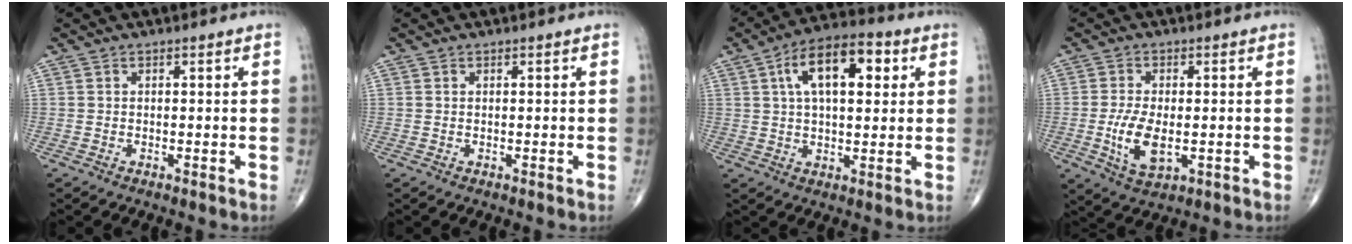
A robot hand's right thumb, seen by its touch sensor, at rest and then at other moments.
{"total": 0.0}
{"total": 13.8, "force": [4.2, 6.6, 11.3], "torque": [-0.170, 0.014, 0.063]}
{"total": 7.8, "force": [-1.3, 3.8, 6.6], "torque": [-0.130, -0.009, -0.018]}